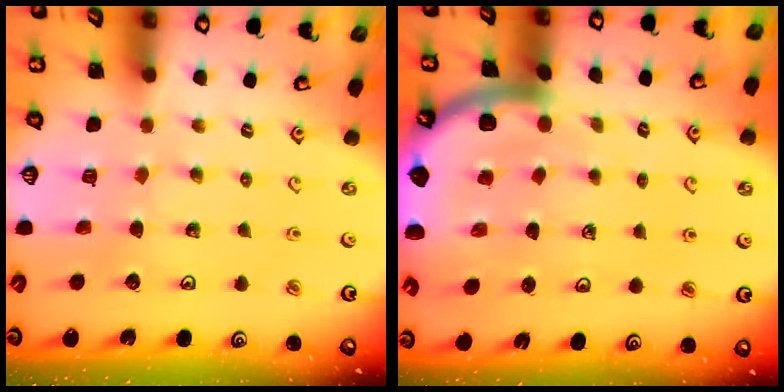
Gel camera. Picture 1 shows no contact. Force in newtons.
{"total": 6.1, "press": 6.1, "slide": 0.7}